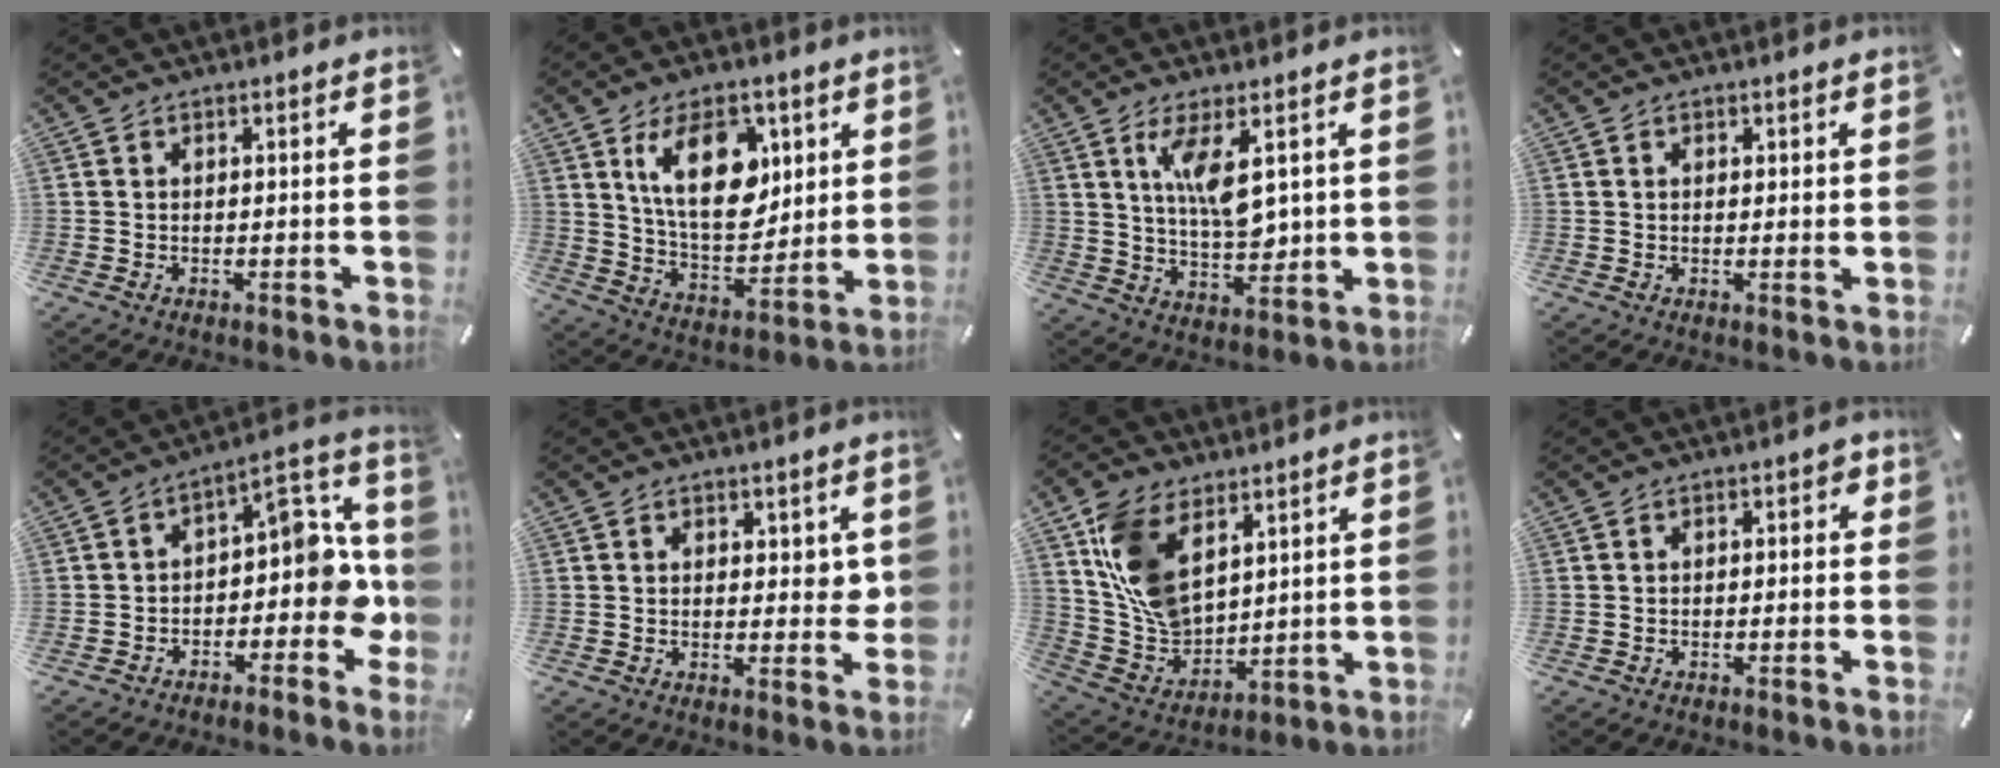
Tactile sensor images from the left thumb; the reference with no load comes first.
{"total": 18.0, "force": [7.3, 10.7, 12.5], "torque": [-0.215, -0.010, 0.126]}
{"total": 9.8, "force": [3.7, 4.1, 8.1], "torque": [-0.152, -0.023, 0.059]}
{"total": 1.1, "force": [0.4, 0.7, 0.8], "torque": [-0.008, -0.001, 0.005]}
{"total": 11.1, "force": [-1.3, 6.9, 8.6], "torque": [-0.095, -0.015, -0.026]}
{"total": 3.7, "force": [1.4, 2.6, 2.2], "torque": [-0.013, -0.005, 0.019]}
{"total": 13.5, "force": [6.4, 9.2, 7.4], "torque": [-0.176, -0.022, 0.128]}
{"total": 1.7, "force": [-0.5, 1.1, 1.2], "torque": [-0.021, 0.008, -0.010]}